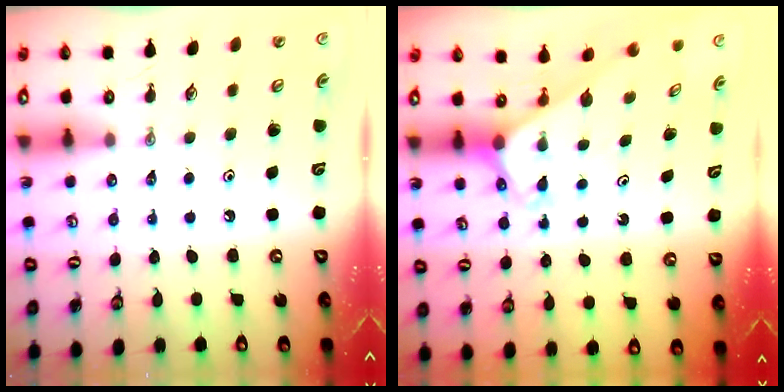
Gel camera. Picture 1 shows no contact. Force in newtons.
{"total": 2.5, "press": 2.5, "slide": 0.2}